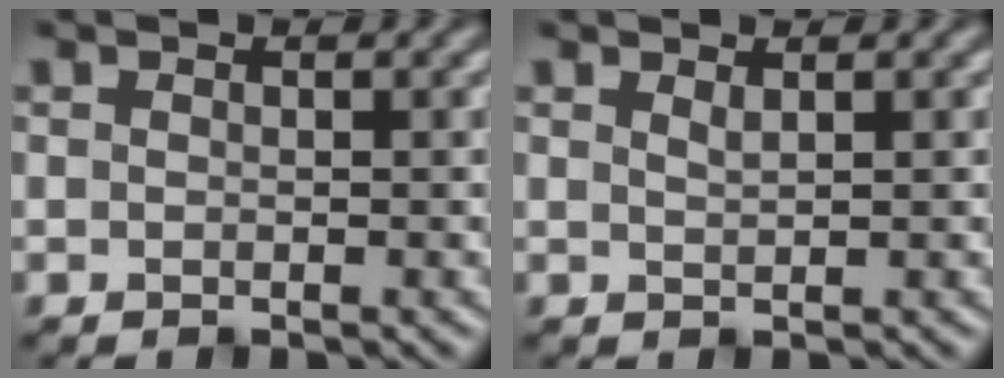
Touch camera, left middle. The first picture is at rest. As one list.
[{"total": 1.3, "force": [1.1, 0.4, 0.6], "torque": [0.002, 0.003, 0.007]}]